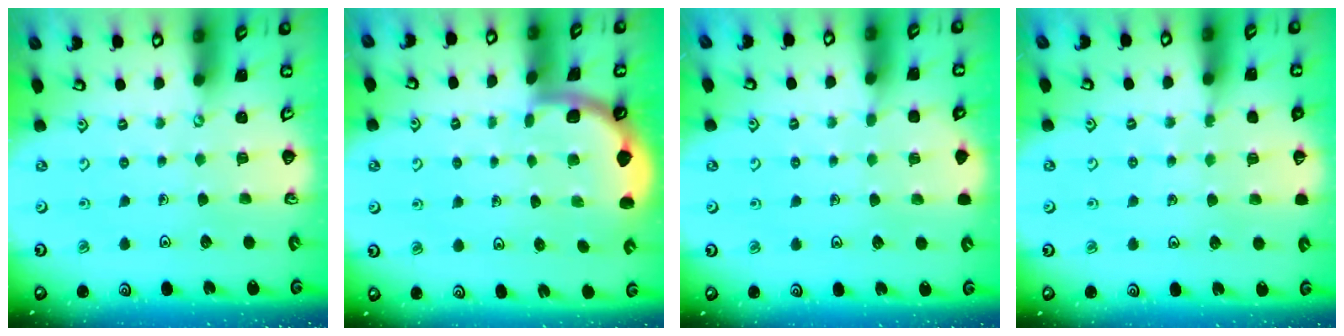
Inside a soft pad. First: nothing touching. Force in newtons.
{"total": 1.8, "press": 1.8, "slide": 0.2}
{"total": 3.3, "press": 3.3, "slide": 0.4}
{"total": 6.1, "press": 6.0, "slide": 1.2}